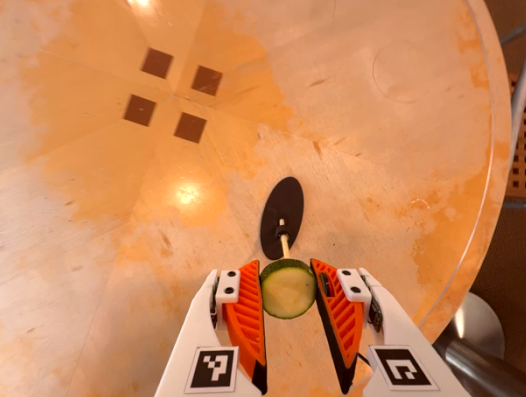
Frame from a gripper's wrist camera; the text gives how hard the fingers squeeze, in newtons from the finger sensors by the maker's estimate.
{"total": 10.1, "left": 10.3, "right": 9.9}